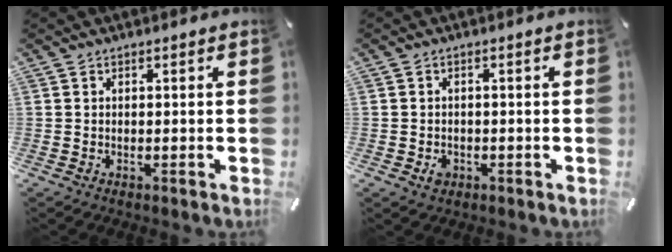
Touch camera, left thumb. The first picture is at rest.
{"total": 2.2, "force": [-0.8, 1.8, 1.0], "torque": [-0.018, 0.003, -0.014]}